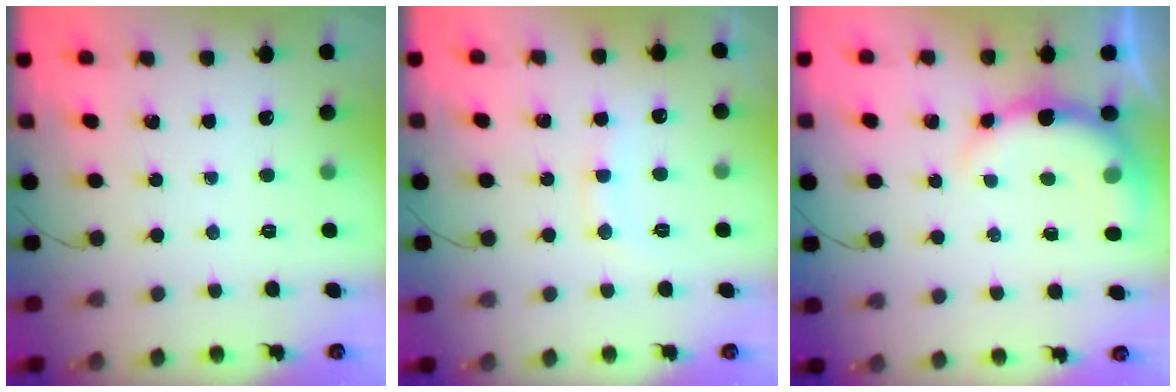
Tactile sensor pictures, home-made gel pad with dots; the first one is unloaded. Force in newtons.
{"total": 9.4, "press": 9.3, "slide": 1.3}
{"total": 6.9, "press": 6.8, "slide": 1.3}